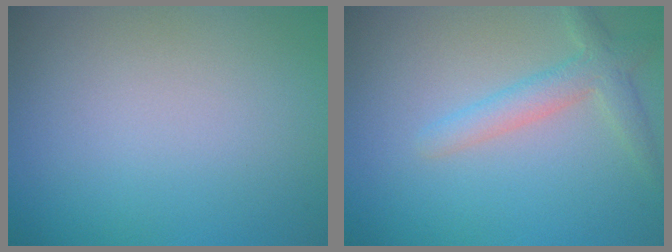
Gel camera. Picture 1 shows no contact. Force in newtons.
{"total": 2.8, "press": 2.8, "slide": 0.3}